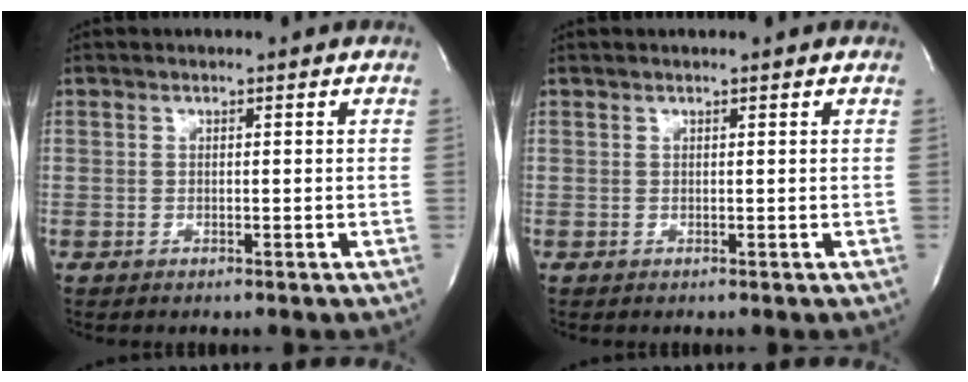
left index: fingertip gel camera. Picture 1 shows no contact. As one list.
[{"total": 1.2, "force": [1.1, 0.0, 0.4], "torque": [-0.012, 0.012, 0.015]}]